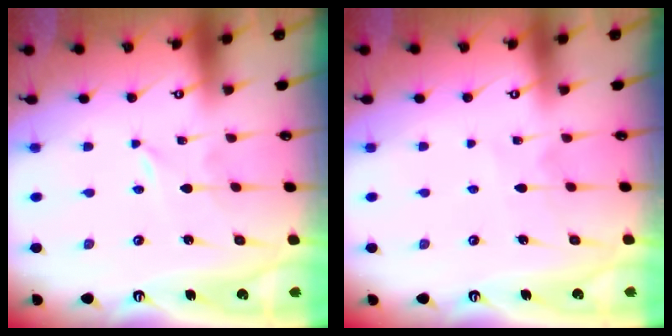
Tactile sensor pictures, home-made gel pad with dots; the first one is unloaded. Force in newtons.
{"total": 4.3, "press": 4.3, "slide": 0.4}